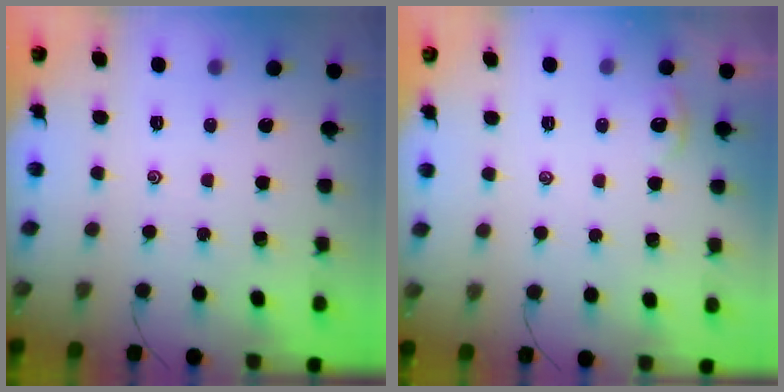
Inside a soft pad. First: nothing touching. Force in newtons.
{"total": 0.0}